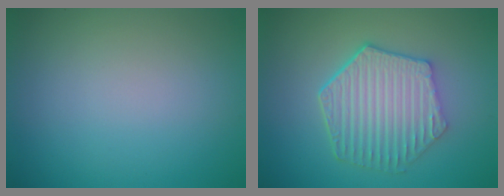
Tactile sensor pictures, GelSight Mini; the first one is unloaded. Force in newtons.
{"total": 6.2, "press": 4.6, "slide": 4.1}